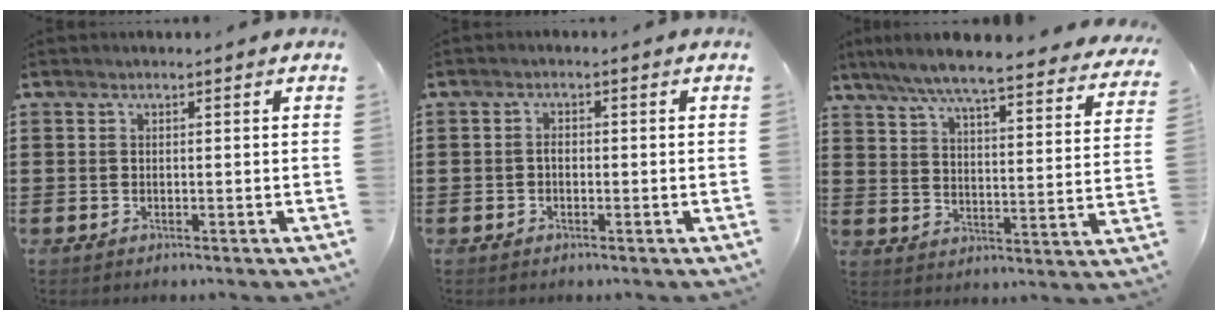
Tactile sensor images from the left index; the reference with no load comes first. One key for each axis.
{"total": 1.4, "fx": -0.4, "fy": 0.9, "fz": 1.0, "tx": -0.020, "ty": 0.003, "tz": -0.009}
{"total": 6.4, "fx": 5.7, "fy": -0.2, "fz": 2.9, "tx": -0.082, "ty": -0.043, "tz": 0.094}